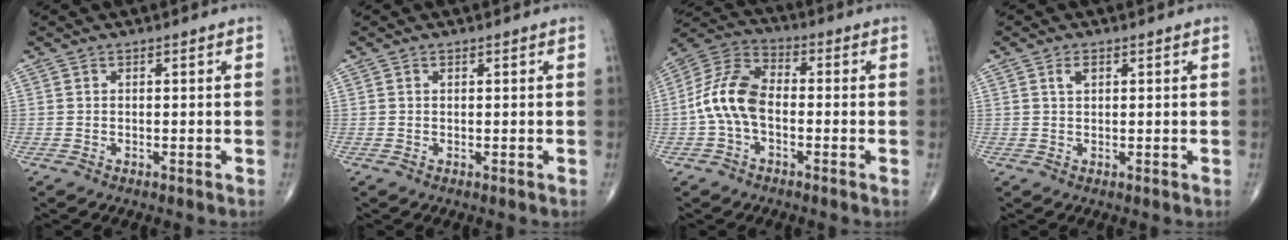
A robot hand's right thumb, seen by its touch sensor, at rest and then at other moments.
{"total": 0.0}
{"total": 10.9, "force": [-1.6, 6.4, 8.6], "torque": [-0.172, 0.035, -0.043]}
{"total": 1.7, "force": [0.7, 0.9, 1.2], "torque": [-0.023, 0.002, 0.015]}